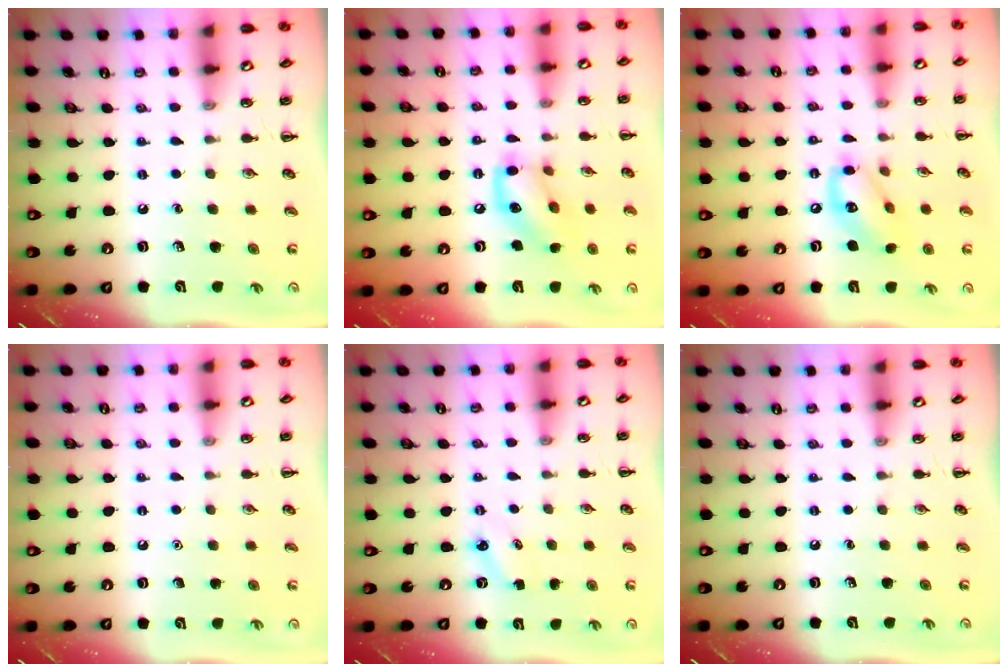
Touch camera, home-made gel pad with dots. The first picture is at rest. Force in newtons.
{"total": 12.7, "press": 12.6, "slide": 0.8}
{"total": 12.4, "press": 12.2, "slide": 2.6}
{"total": 1.6, "press": 1.5, "slide": 0.1}
{"total": 2.9, "press": 2.7, "slide": 0.8}
{"total": 0.0}